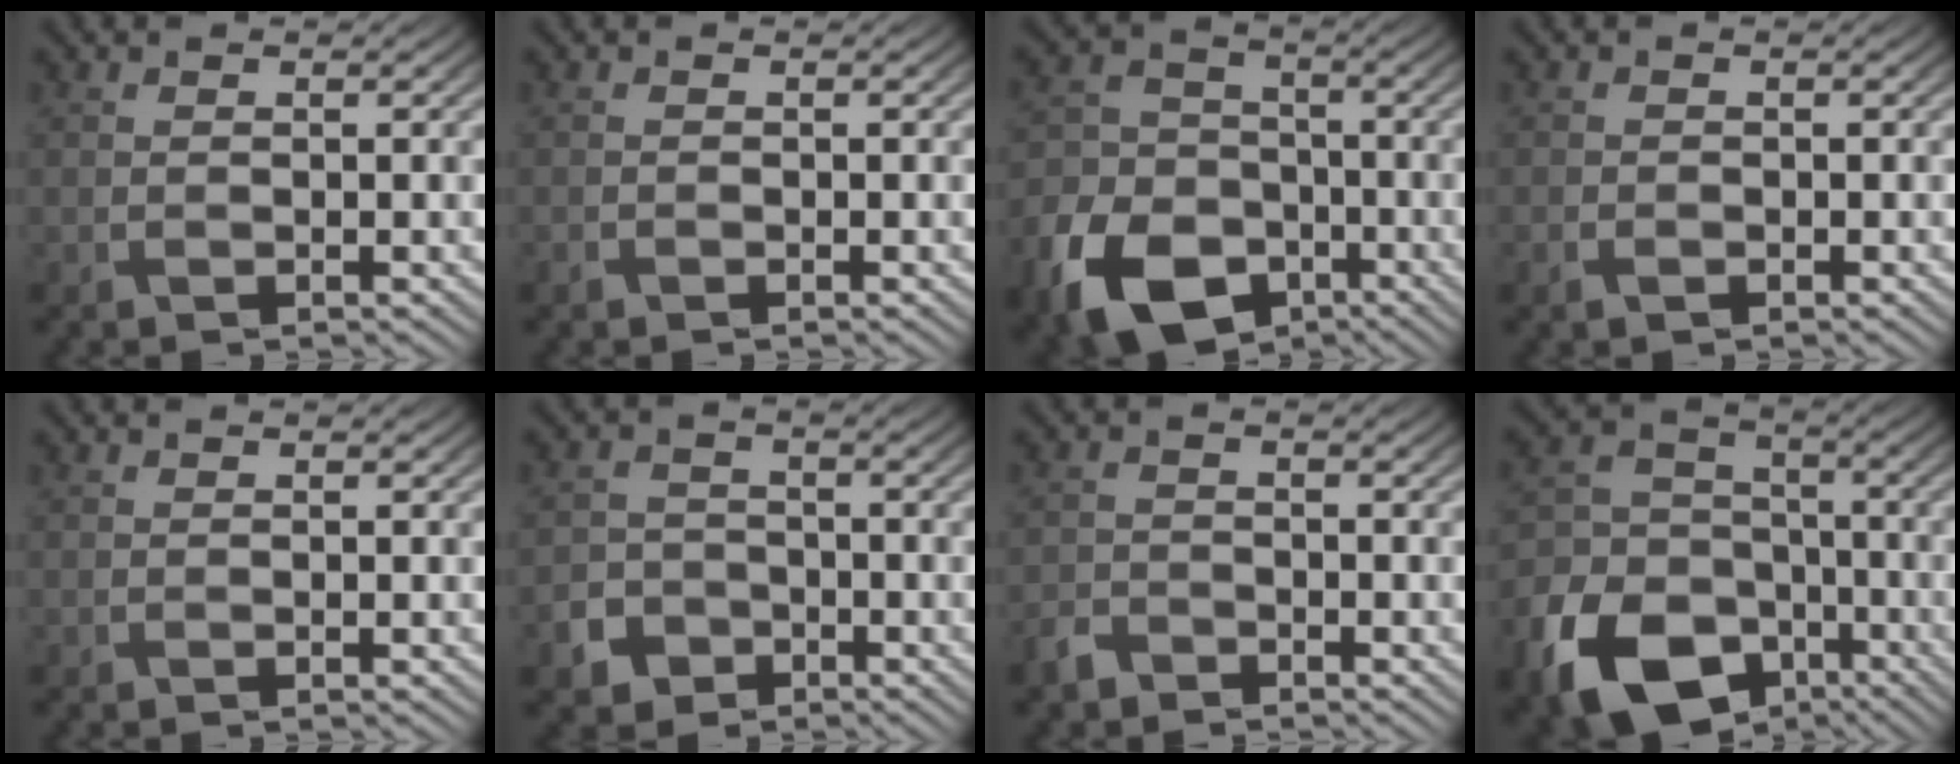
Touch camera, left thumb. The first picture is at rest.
{"total": 0.8, "force": [-0.6, 0.4, 0.3], "torque": [-0.006, -0.003, -0.011]}
{"total": 13.1, "force": [-7.2, 8.7, 6.7], "torque": [-0.166, -0.038, -0.138]}
{"total": 1.5, "force": [-0.8, 1.0, 0.7], "torque": [-0.016, -0.004, -0.017]}
{"total": 0.0}
{"total": 4.1, "force": [-2.4, 3.0, 1.2], "torque": [-0.029, -0.006, -0.049]}
{"total": 2.5, "force": [-2.1, 1.3, 0.8], "torque": [-0.018, -0.004, -0.052]}
{"total": 15.6, "force": [-8.8, 10.5, 7.6], "torque": [-0.198, -0.048, -0.159]}